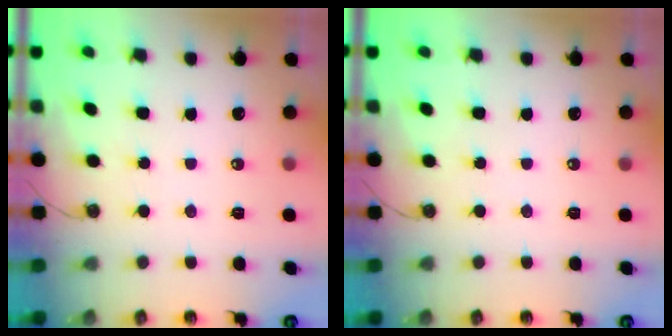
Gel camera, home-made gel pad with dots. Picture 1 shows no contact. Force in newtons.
{"total": 0.0}